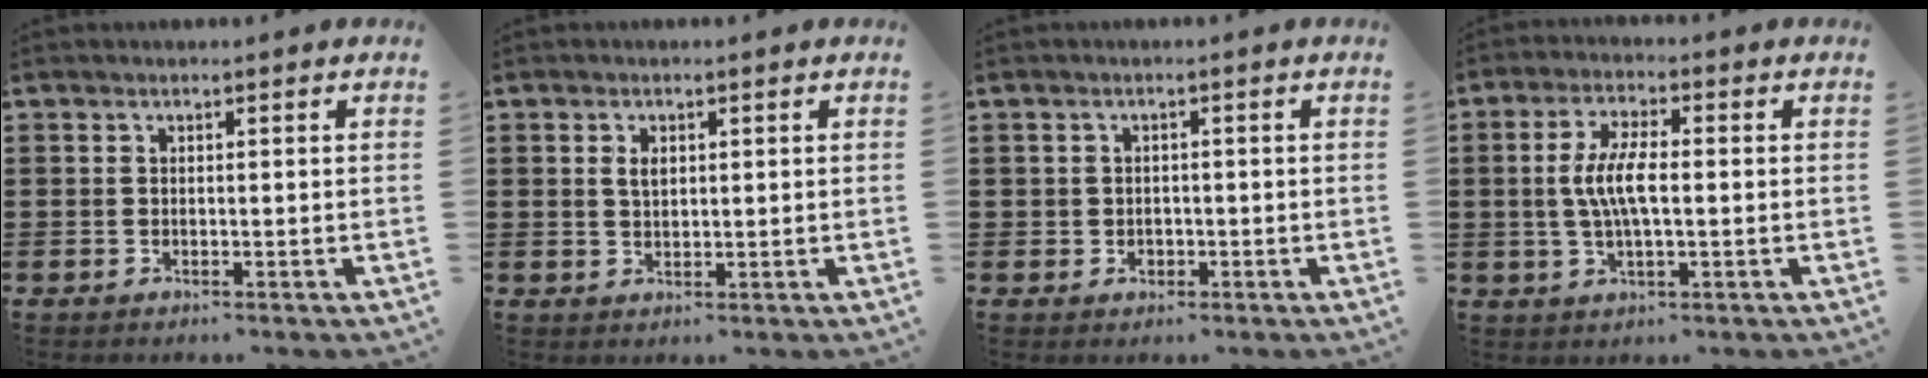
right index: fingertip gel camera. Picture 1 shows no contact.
{"total": 1.9, "force": [0.6, 1.1, 1.5], "torque": [-0.033, 0.005, 0.010]}
{"total": 1.5, "force": [-0.3, 1.4, 0.3], "torque": [-0.010, 0.006, -0.009]}
{"total": 6.7, "force": [-0.2, 2.2, 6.4], "torque": [-0.135, -0.002, -0.010]}